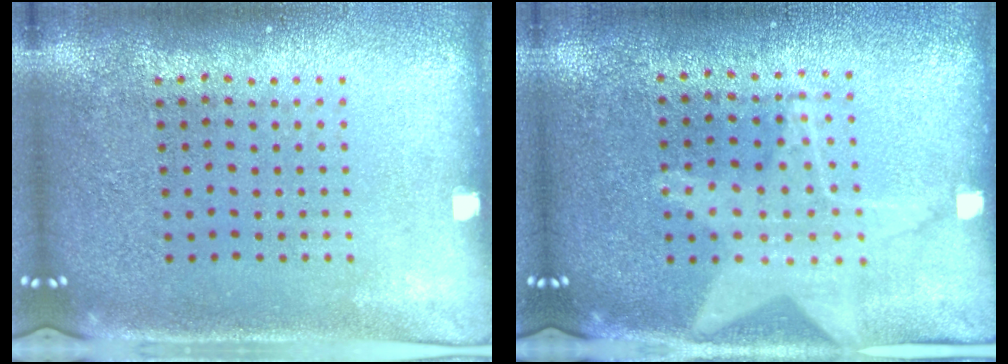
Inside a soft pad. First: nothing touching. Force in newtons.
{"total": 1.2, "press": 1.2, "slide": 0.3}